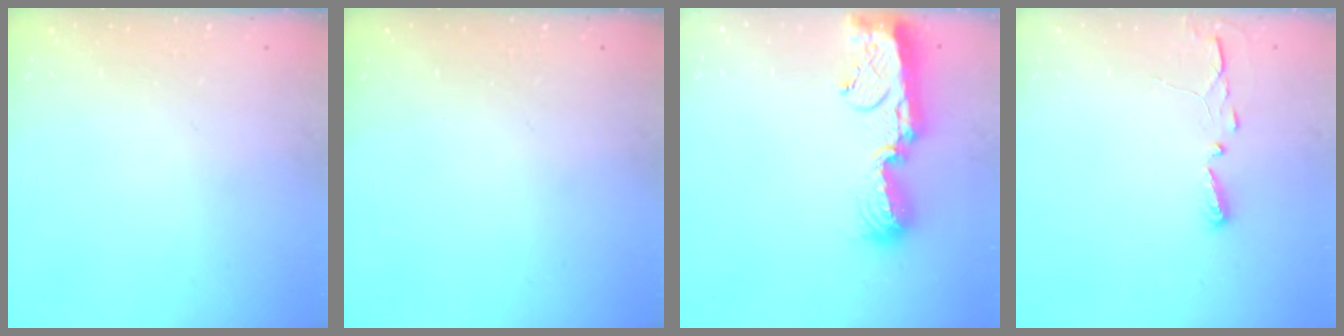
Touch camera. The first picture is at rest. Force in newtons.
{"total": 0.0}
{"total": 12.6, "press": 12.5, "slide": 1.0}
{"total": 2.9, "press": 2.9, "slide": 0.4}